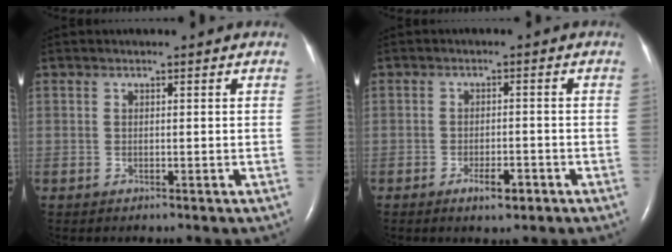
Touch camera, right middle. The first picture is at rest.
{"total": 3.2, "force": [-1.9, 0.9, 2.4], "torque": [-0.042, 0.000, -0.029]}